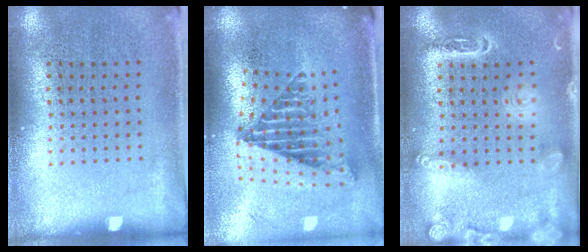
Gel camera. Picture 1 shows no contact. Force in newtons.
{"total": 2.5, "press": 1.6, "slide": 1.9}
{"total": 1.8, "press": 1.8, "slide": 0.1}